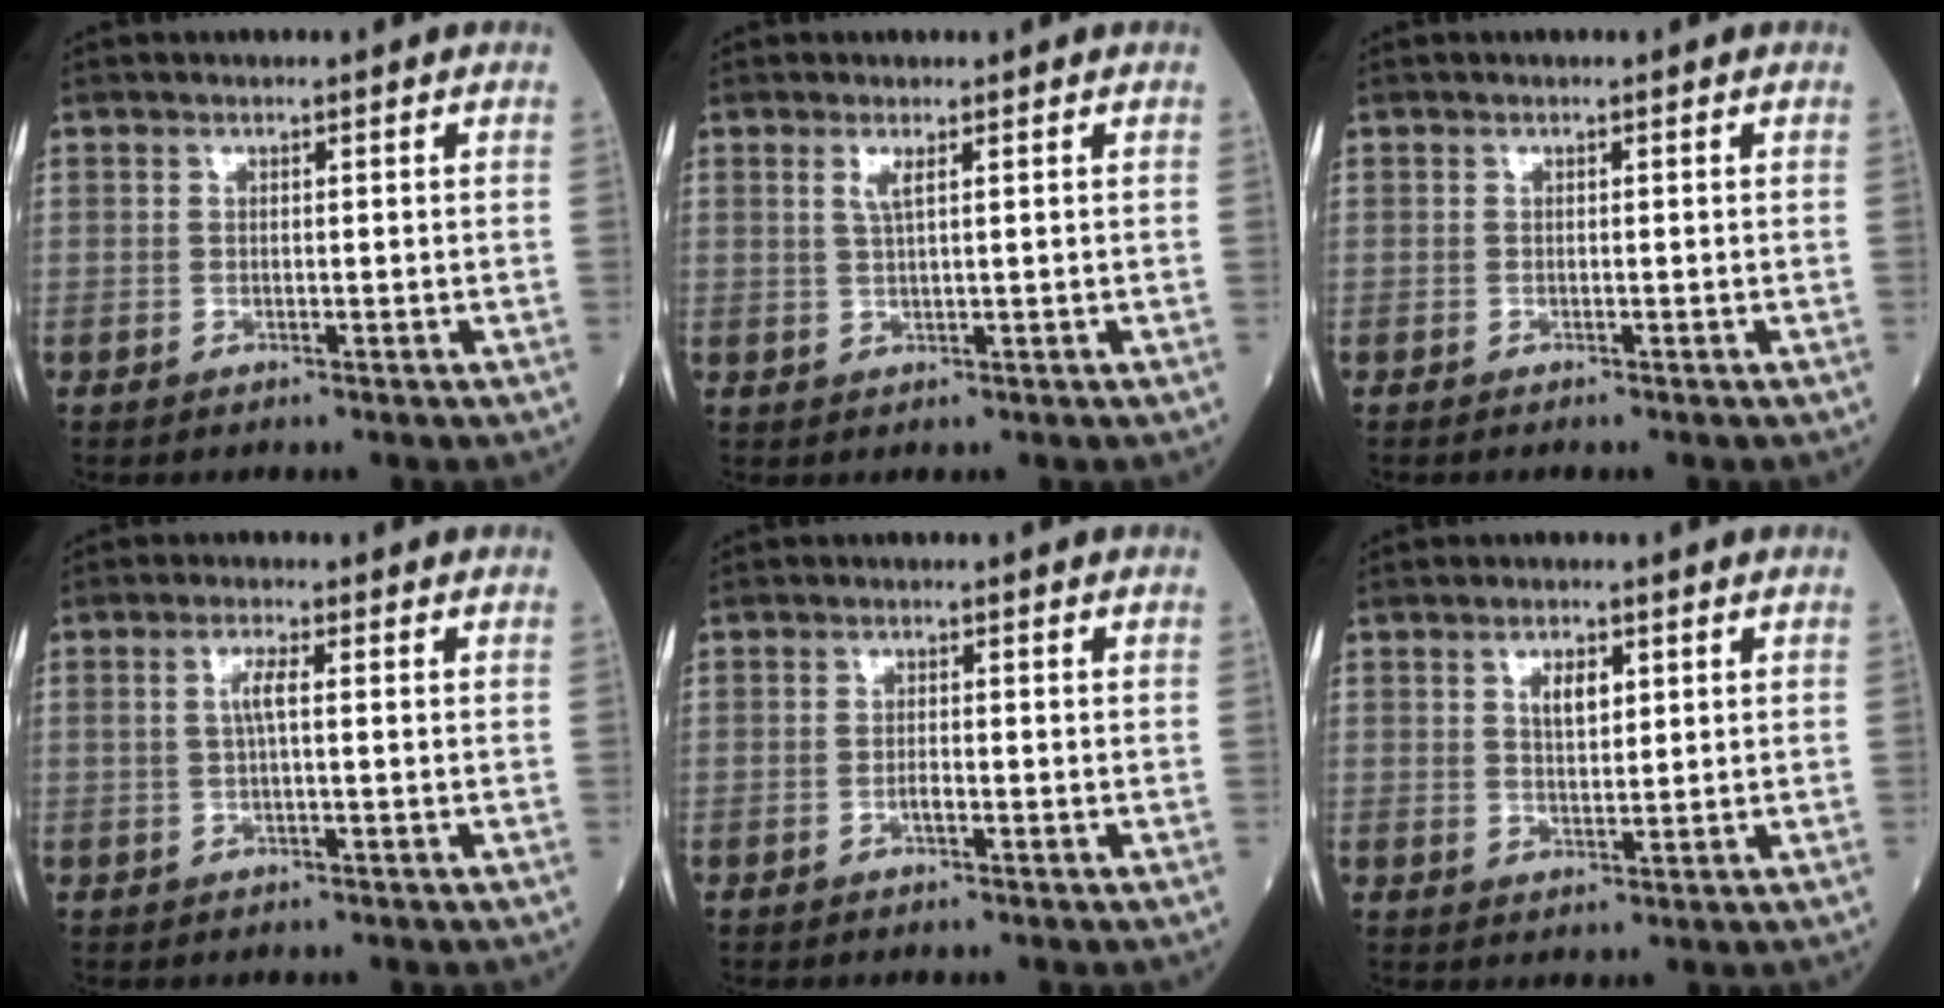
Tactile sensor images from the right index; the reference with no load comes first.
{"total": 1.8, "force": [0.8, 0.0, 1.7], "torque": [-0.040, -0.001, 0.017]}
{"total": 0.0}
{"total": 2.5, "force": [0.3, 0.3, 2.5], "torque": [-0.052, 0.004, 0.006]}
{"total": 1.1, "force": [-0.5, 0.3, 0.9], "torque": [-0.017, 0.002, -0.010]}
{"total": 3.3, "force": [1.3, 1.4, 2.7], "torque": [-0.047, 0.001, 0.023]}